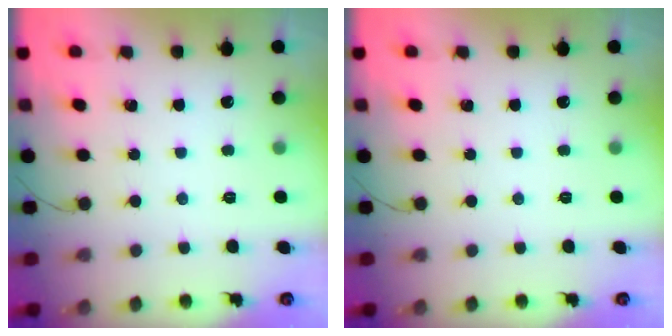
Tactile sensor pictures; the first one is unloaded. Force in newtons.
{"total": 0.0}